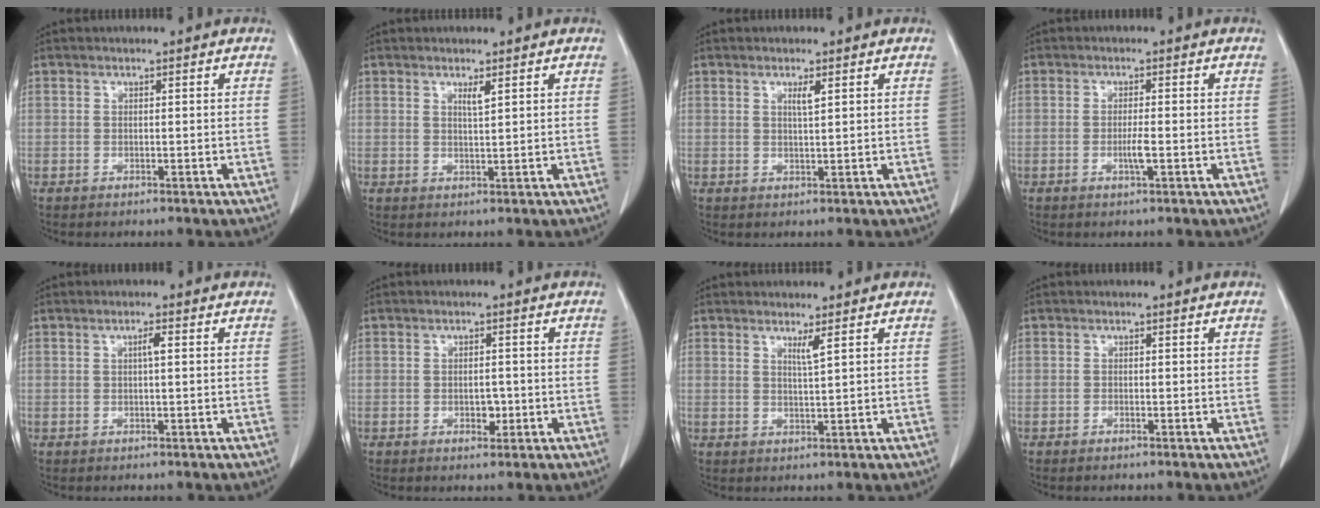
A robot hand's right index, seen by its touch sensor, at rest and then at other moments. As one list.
[{"total": 1.5, "force": [0.9, 0.0, 1.2], "torque": [-0.023, -0.006, 0.016]}, {"total": 1.6, "force": [0.8, 0.0, 1.4], "torque": [-0.027, -0.003, 0.014]}, {"total": 2.2, "force": [-0.7, 0.0, 2.1], "torque": [-0.042, -0.003, -0.012]}, {"total": 1.4, "force": [0.3, 0.1, 1.3], "torque": [-0.026, 0.003, 0.003]}, {"total": 2.3, "force": [-0.6, 1.3, 1.8], "torque": [-0.027, 0.002, -0.004]}, {"total": 1.7, "force": [1.1, -0.5, 1.2], "torque": [-0.026, -0.013, 0.022]}, {"total": 0.5, "force": [-0.4, 0.1, 0.3], "torque": [-0.007, -0.001, -0.003]}]